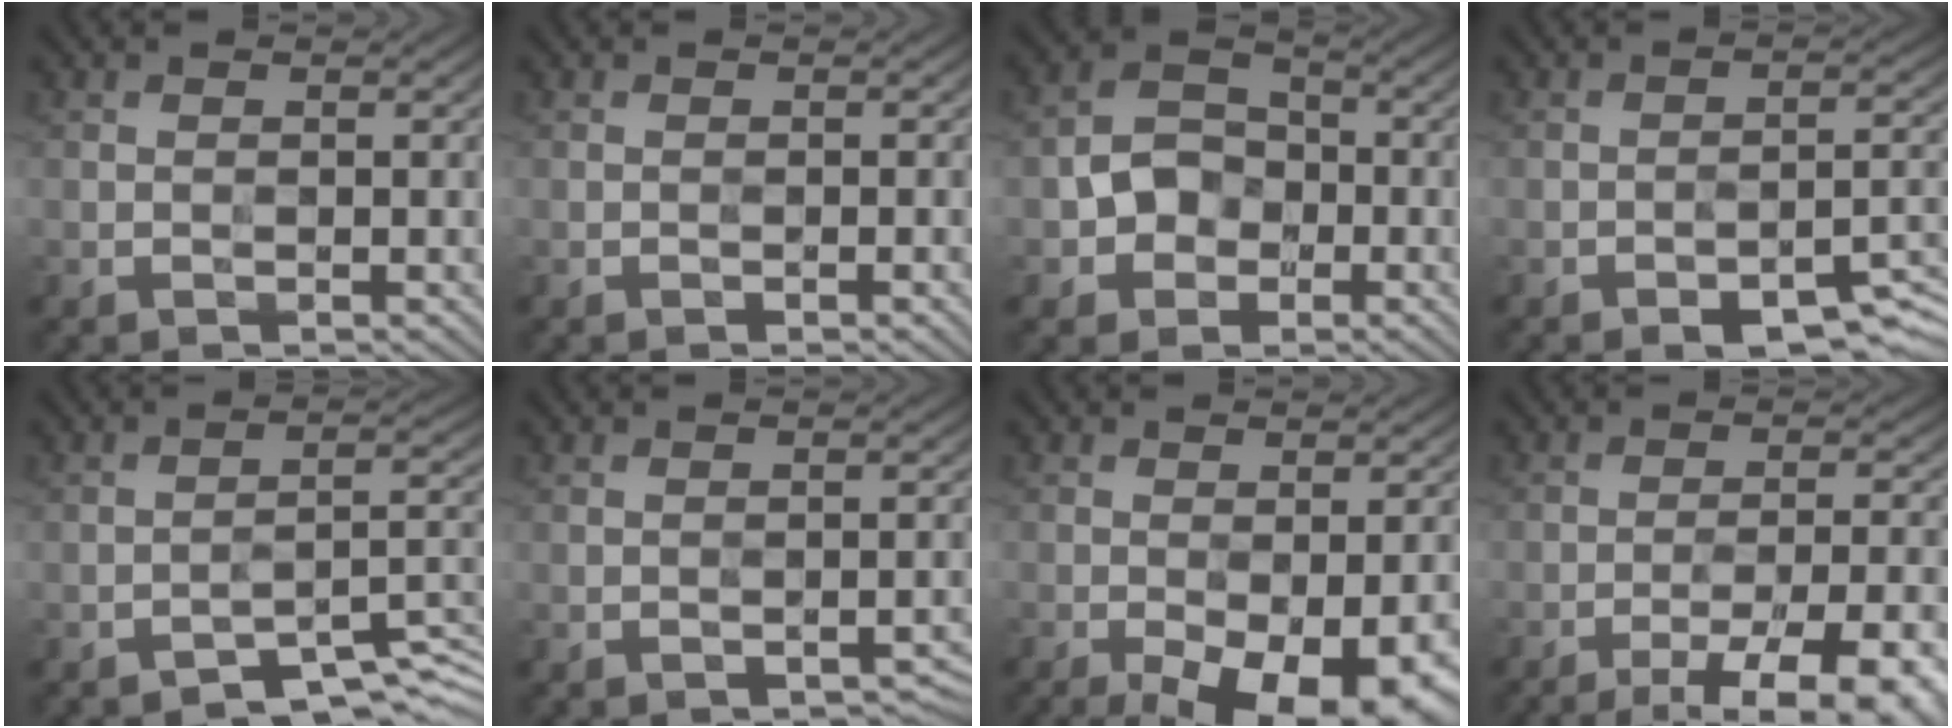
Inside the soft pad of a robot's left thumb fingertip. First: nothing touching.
{"total": 0.8, "force": [-0.4, 0.1, 0.7], "torque": [-0.011, 0.000, -0.007]}
{"total": 5.7, "force": [-1.6, 4.8, 2.8], "torque": [-0.047, 0.006, -0.042]}
{"total": 7.6, "force": [-5.2, 2.3, 5.0], "torque": [-0.061, 0.002, -0.077]}
{"total": 5.9, "force": [-4.4, 1.5, 3.5], "torque": [-0.044, 0.006, -0.070]}
{"total": 1.5, "force": [-0.9, 0.6, 1.0], "torque": [-0.012, 0.002, -0.009]}
{"total": 12.1, "force": [-6.2, 4.6, 9.3], "torque": [-0.148, -0.026, -0.076]}
{"total": 13.7, "force": [-9.8, 3.3, 9.0], "torque": [-0.126, 0.000, -0.121]}